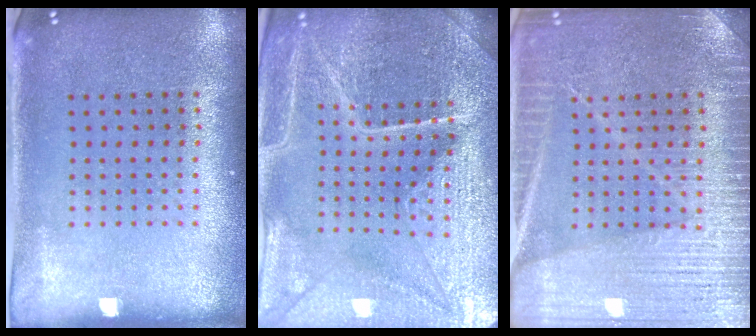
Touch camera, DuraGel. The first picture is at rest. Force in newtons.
{"total": 5.2, "press": 4.9, "slide": 1.9}
{"total": 3.7, "press": 3.7, "slide": 0.6}